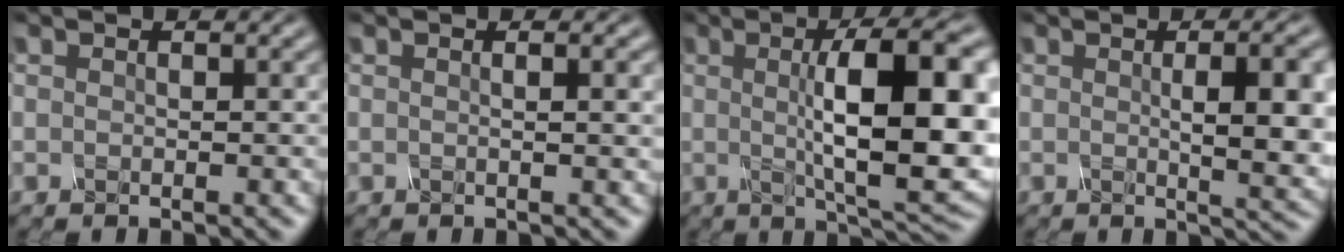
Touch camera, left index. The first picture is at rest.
{"total": 2.6, "force": [0.4, 1.0, 2.4], "torque": [-0.018, 0.006, -0.011]}
{"total": 13.2, "force": [0.8, 3.6, 12.7], "torque": [-0.162, 0.007, 0.011]}
{"total": 7.4, "force": [0.6, 2.1, 7.1], "torque": [-0.077, 0.004, 0.010]}